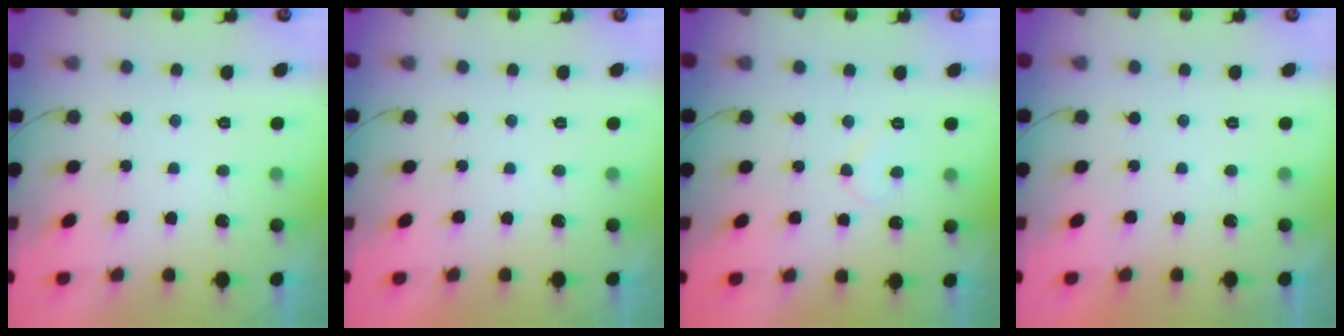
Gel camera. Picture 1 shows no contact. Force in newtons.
{"total": 1.8, "press": 1.8, "slide": 0.1}
{"total": 6.8, "press": 6.8, "slide": 0.4}
{"total": 1.7, "press": 1.7, "slide": 0.1}